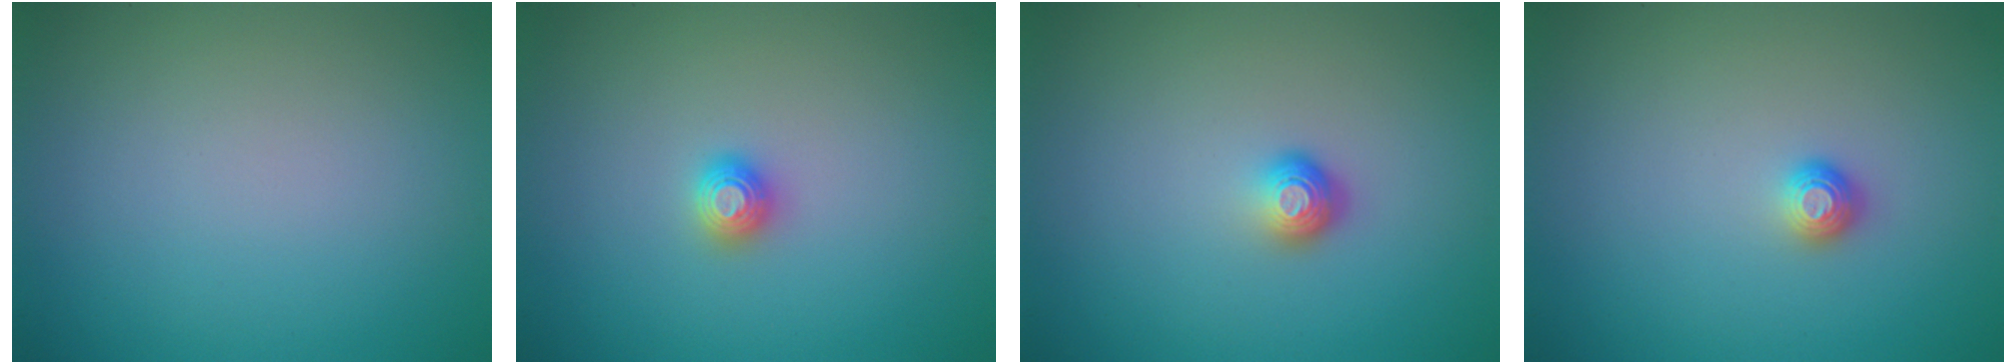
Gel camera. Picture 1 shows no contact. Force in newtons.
{"total": 1.1, "press": 1.1, "slide": 0.0}
{"total": 1.8, "press": 1.1, "slide": 1.4}
{"total": 1.1, "press": 1.0, "slide": 0.4}